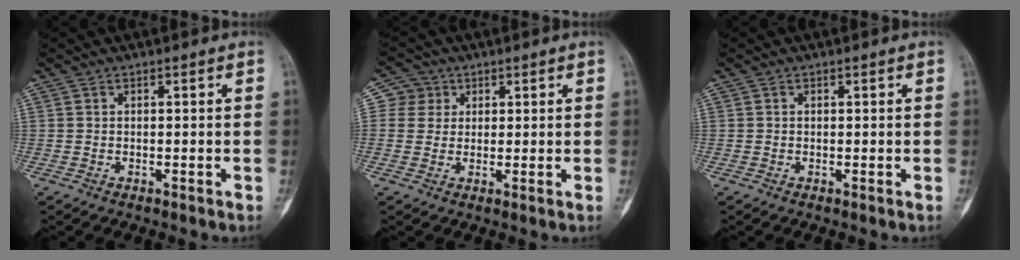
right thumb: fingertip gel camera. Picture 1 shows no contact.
{"total": 4.0, "force": [1.3, 3.8, 0.0], "torque": [0.025, 0.000, 0.015]}
{"total": 0.0}